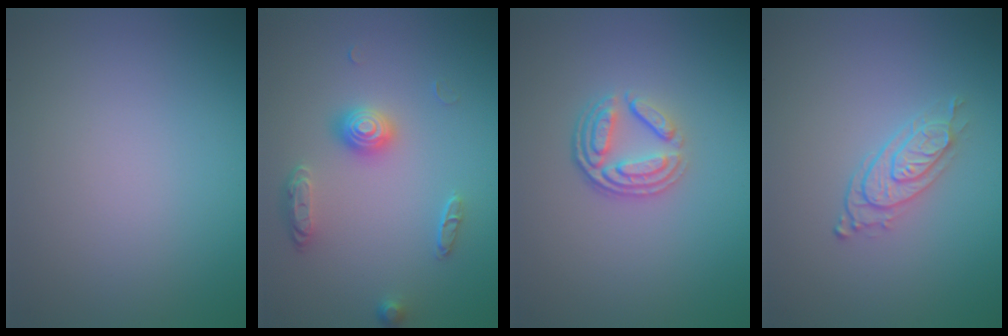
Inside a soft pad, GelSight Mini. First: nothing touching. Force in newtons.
{"total": 2.6, "press": 2.2, "slide": 1.5}
{"total": 3.9, "press": 2.8, "slide": 2.7}
{"total": 2.5, "press": 2.0, "slide": 1.5}